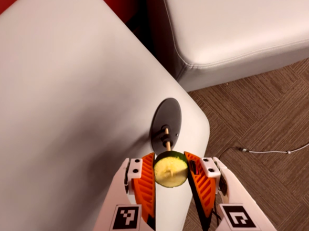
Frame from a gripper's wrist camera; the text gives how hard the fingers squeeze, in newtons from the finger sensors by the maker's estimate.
{"total": 12.1, "left": 12.8, "right": 11.5}